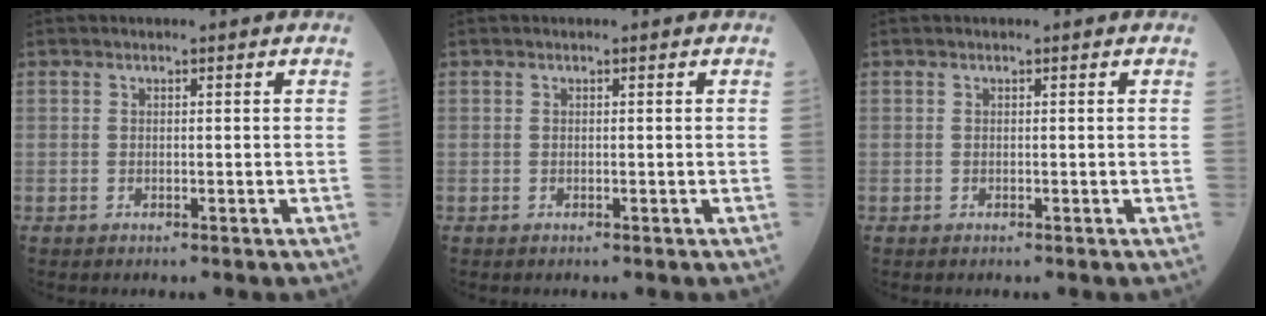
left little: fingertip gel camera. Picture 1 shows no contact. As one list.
[{"total": 0.0}, {"total": 0.0}]